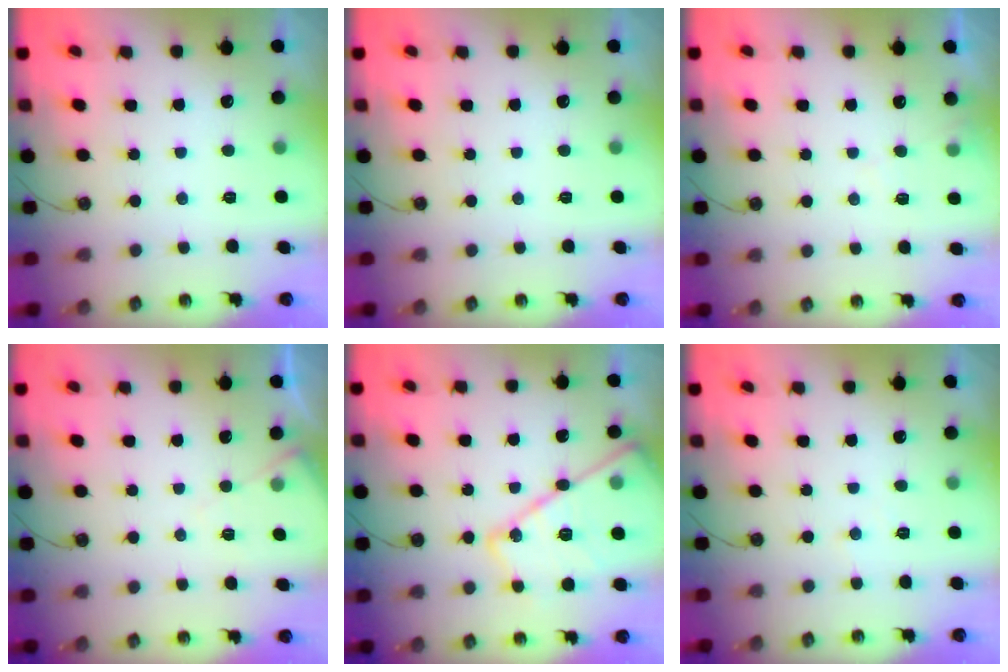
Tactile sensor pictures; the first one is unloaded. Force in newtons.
{"total": 0.0}
{"total": 5.0, "press": 4.9, "slide": 0.7}
{"total": 5.6, "press": 5.6, "slide": 0.9}
{"total": 20.4, "press": 20.3, "slide": 1.5}
{"total": 3.7, "press": 3.7, "slide": 0.6}